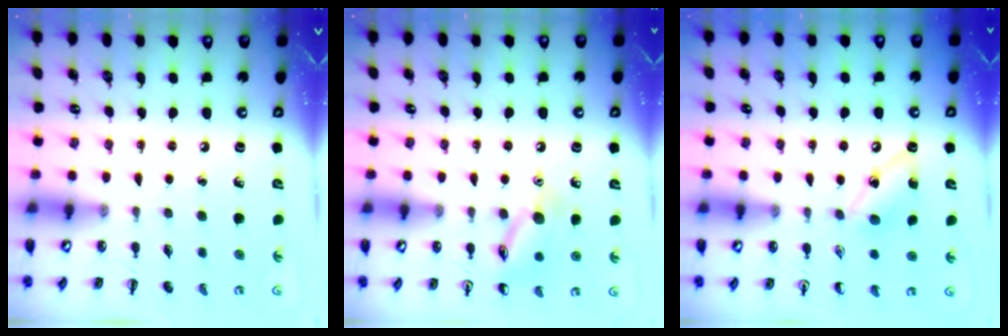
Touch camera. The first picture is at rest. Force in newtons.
{"total": 11.3, "press": 11.3, "slide": 0.6}
{"total": 6.7, "press": 6.5, "slide": 1.5}